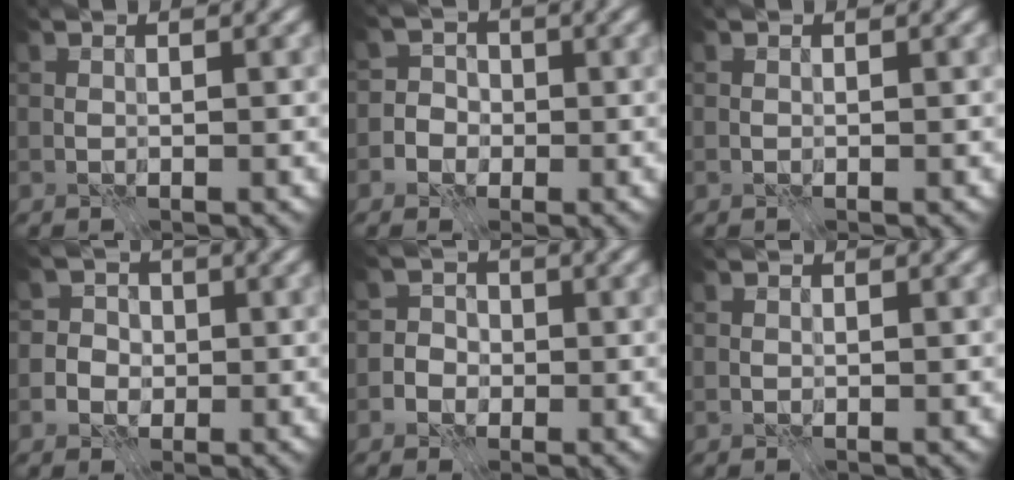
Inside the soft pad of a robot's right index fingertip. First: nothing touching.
{"total": 4.0, "force": [-1.3, 3.7, 0.6], "torque": [0.019, 0.025, -0.056]}
{"total": 0.0}
{"total": 4.2, "force": [-0.5, 4.0, 1.1], "torque": [0.004, 0.025, -0.032]}
{"total": 3.3, "force": [-1.1, 3.1, 0.6], "torque": [0.022, 0.019, -0.048]}
{"total": 0.0}